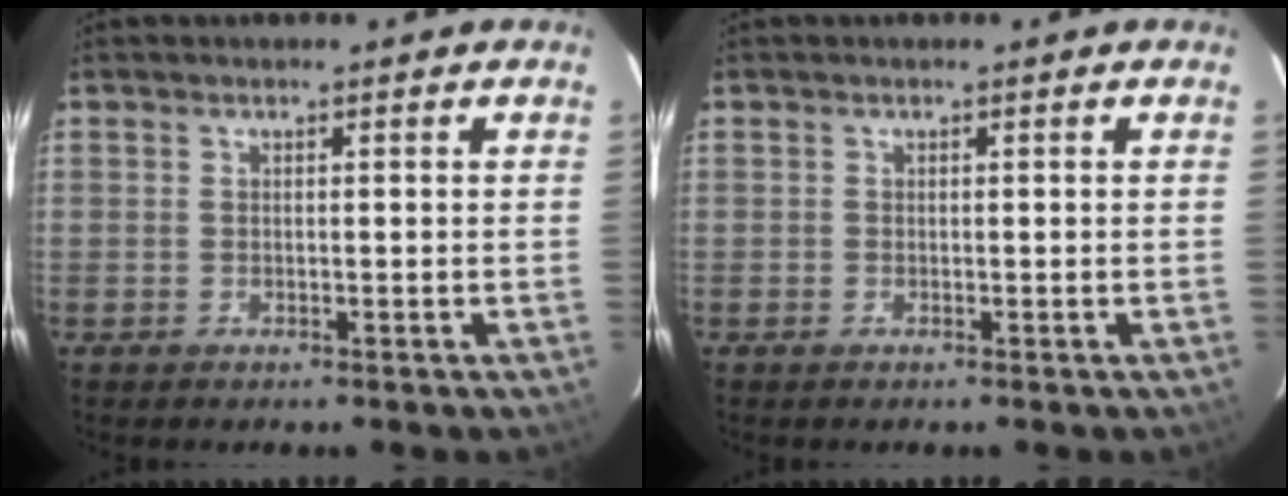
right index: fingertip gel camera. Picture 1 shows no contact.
{"total": 0.0}